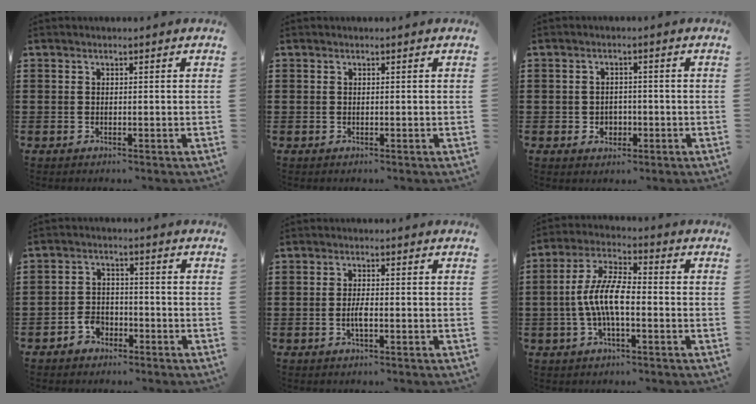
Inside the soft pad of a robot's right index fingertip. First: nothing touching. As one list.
[{"total": 0.0}, {"total": 2.1, "force": [-0.6, 1.9, 0.7], "torque": [-0.021, 0.004, -0.016]}, {"total": 3.8, "force": [-2.4, 2.3, 1.8], "torque": [-0.049, 0.000, -0.050]}, {"total": 2.4, "force": [-0.7, 0.4, 2.3], "torque": [-0.051, -0.003, -0.014]}, {"total": 8.1, "force": [-1.6, 2.6, 7.5], "torque": [-0.170, -0.010, -0.037]}]